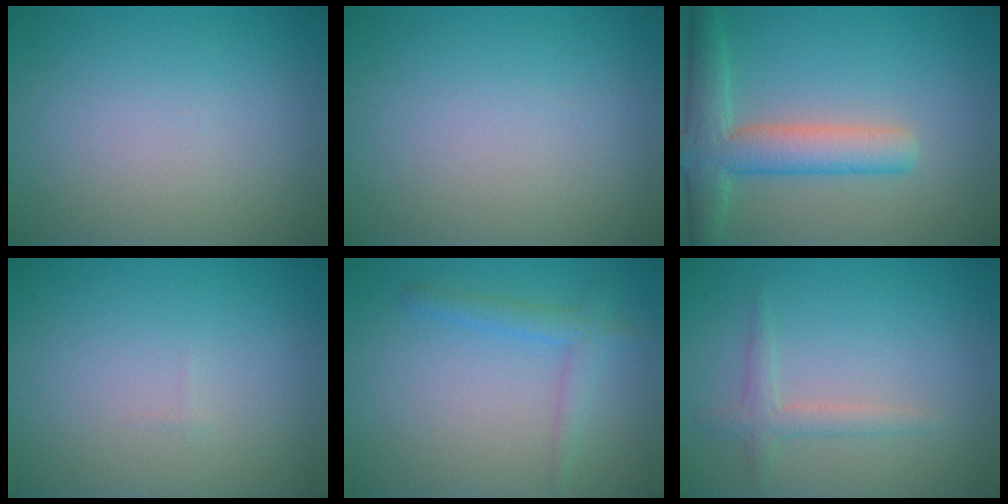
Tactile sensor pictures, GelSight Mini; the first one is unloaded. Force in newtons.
{"total": 0.0}
{"total": 5.5, "press": 5.5, "slide": 0.3}
{"total": 0.0}
{"total": 2.2, "press": 2.2, "slide": 0.0}
{"total": 1.7, "press": 1.7, "slide": 0.1}